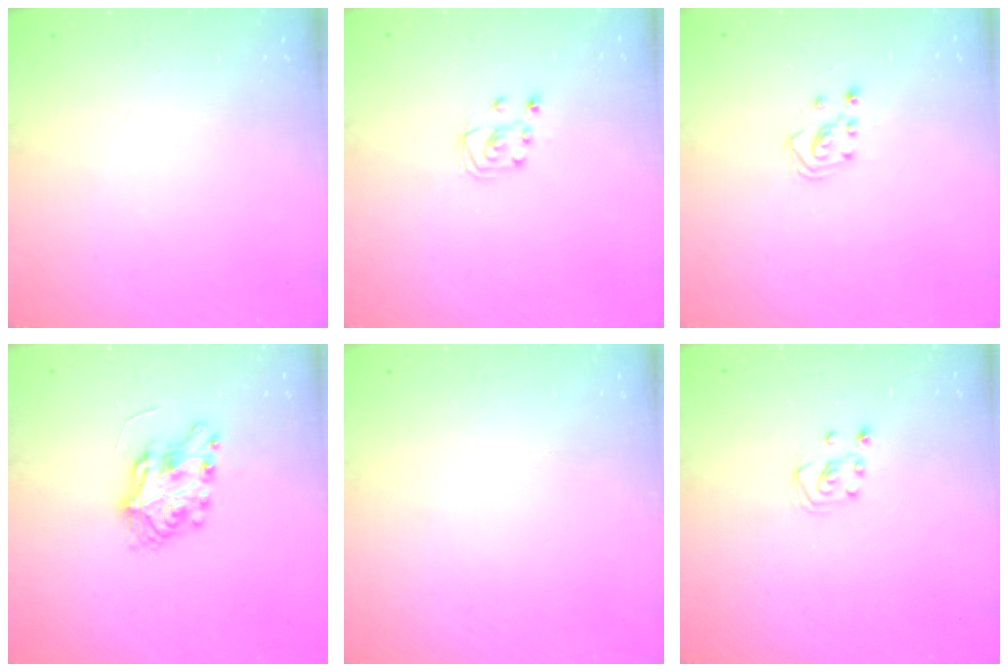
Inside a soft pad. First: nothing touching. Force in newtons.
{"total": 4.2, "press": 4.2, "slide": 0.3}
{"total": 2.9, "press": 2.9, "slide": 0.4}
{"total": 7.2, "press": 7.2, "slide": 0.2}
{"total": 0.0}
{"total": 3.0, "press": 3.0, "slide": 0.3}